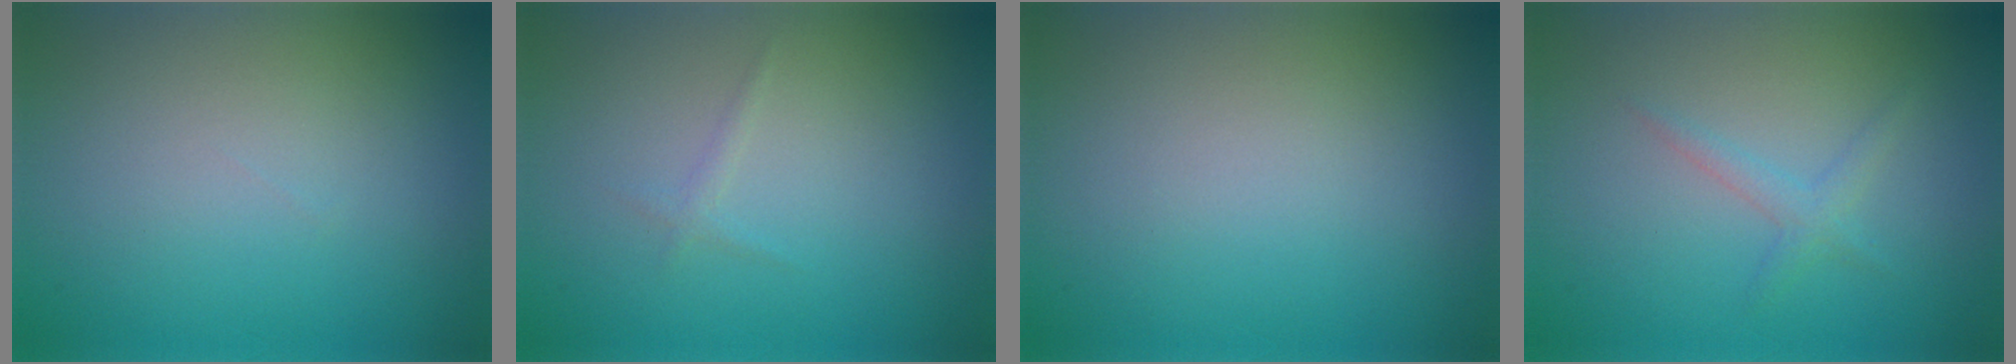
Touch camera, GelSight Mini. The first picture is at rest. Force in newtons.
{"total": 0.6, "press": 0.6, "slide": 0.1}
{"total": 0.0}
{"total": 1.3, "press": 1.3, "slide": 0.1}